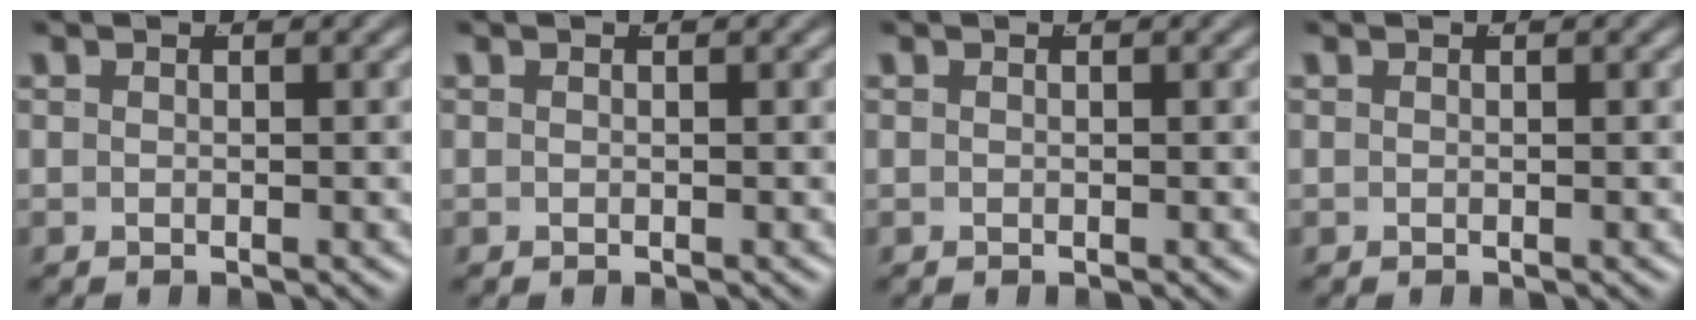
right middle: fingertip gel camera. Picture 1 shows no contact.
{"total": 0.0}
{"total": 0.0}
{"total": 0.0}